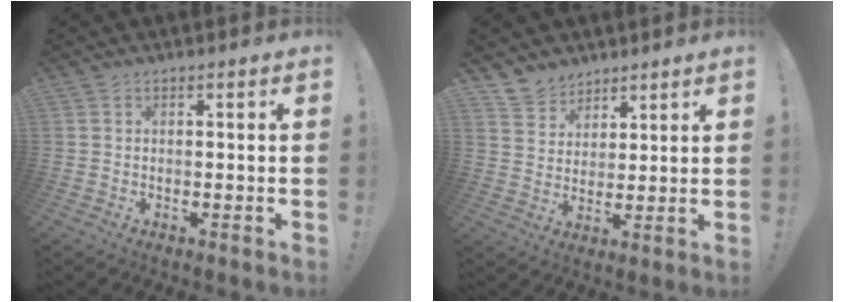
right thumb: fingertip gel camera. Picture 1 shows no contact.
{"total": 7.3, "force": [5.8, 4.3, 0.4], "torque": [-0.014, -0.044, 0.116]}